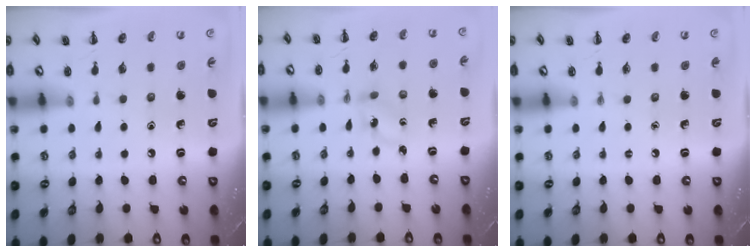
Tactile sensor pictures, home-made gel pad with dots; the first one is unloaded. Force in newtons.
{"total": 1.9, "press": 1.8, "slide": 0.7}
{"total": 0.0}